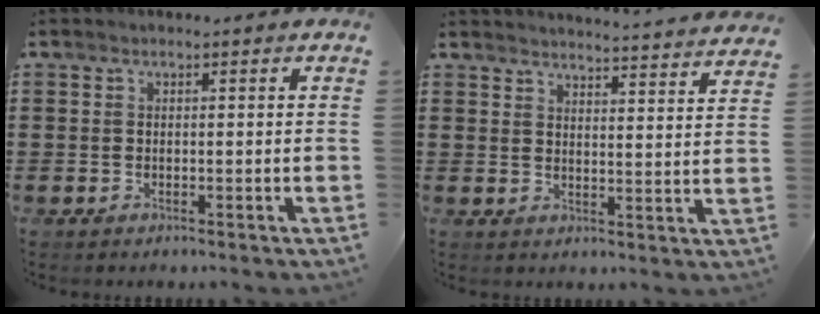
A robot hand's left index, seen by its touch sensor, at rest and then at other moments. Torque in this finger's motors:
{"motor_torque": [0.20, 0.50, 0.07, 0.04]}